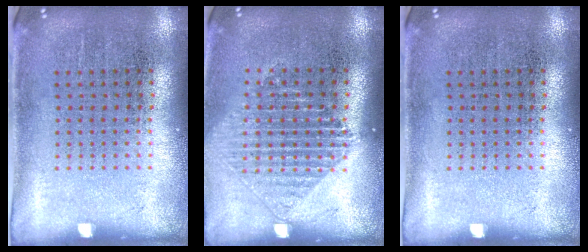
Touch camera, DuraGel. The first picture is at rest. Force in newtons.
{"total": 1.2, "press": 1.1, "slide": 0.5}
{"total": 0.0}